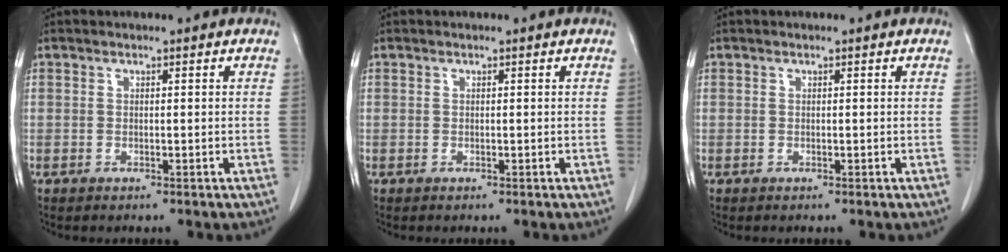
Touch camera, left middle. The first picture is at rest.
{"total": 0.0}
{"total": 0.0}